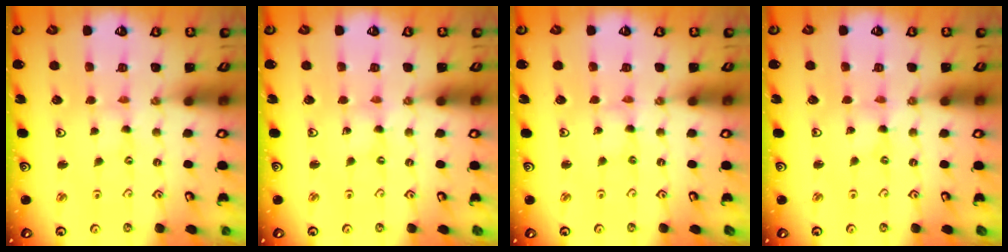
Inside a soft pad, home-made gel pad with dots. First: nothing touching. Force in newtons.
{"total": 0.0}
{"total": 1.3, "press": 1.3, "slide": 0.1}
{"total": 0.0}